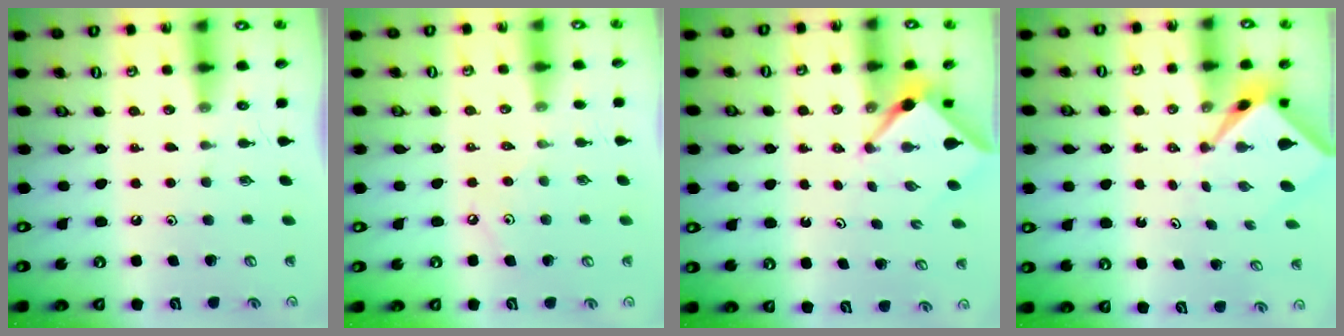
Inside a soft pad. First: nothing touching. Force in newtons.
{"total": 3.8, "press": 3.8, "slide": 0.3}
{"total": 3.0, "press": 3.0, "slide": 0.3}
{"total": 2.4, "press": 2.4, "slide": 0.2}